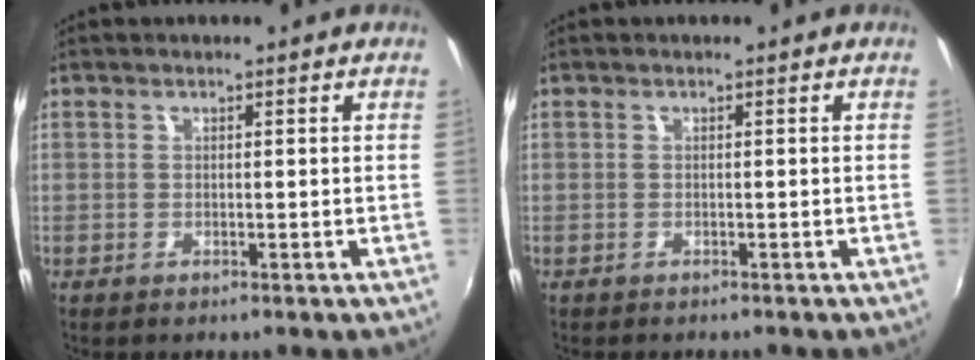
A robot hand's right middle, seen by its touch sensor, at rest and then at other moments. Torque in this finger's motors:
{"motor_torque": [-0.02, -0.12, 0.00, 0.00]}